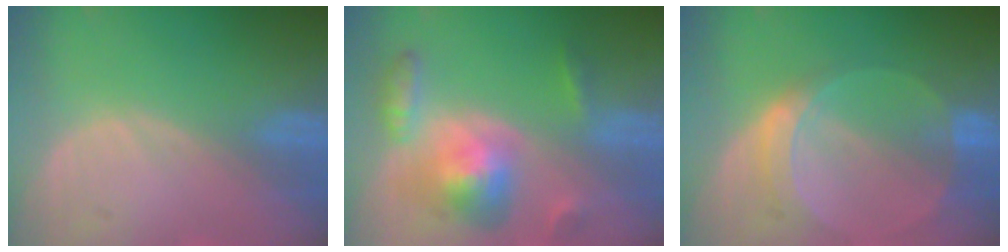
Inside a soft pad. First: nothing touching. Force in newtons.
{"total": 8.1, "press": 8.1, "slide": 0.5}
{"total": 6.1, "press": 5.6, "slide": 2.4}